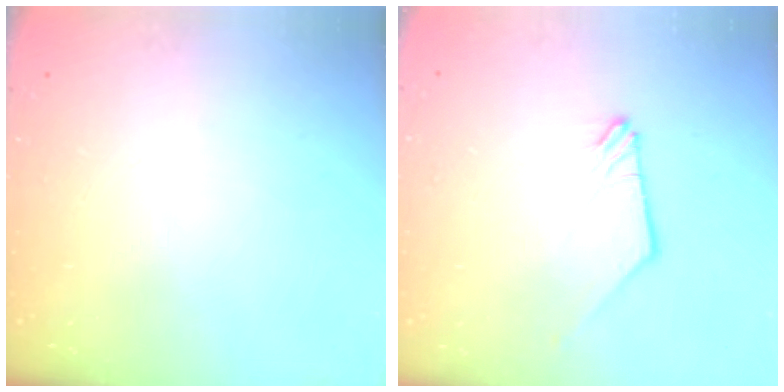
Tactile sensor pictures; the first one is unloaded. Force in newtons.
{"total": 0.0}